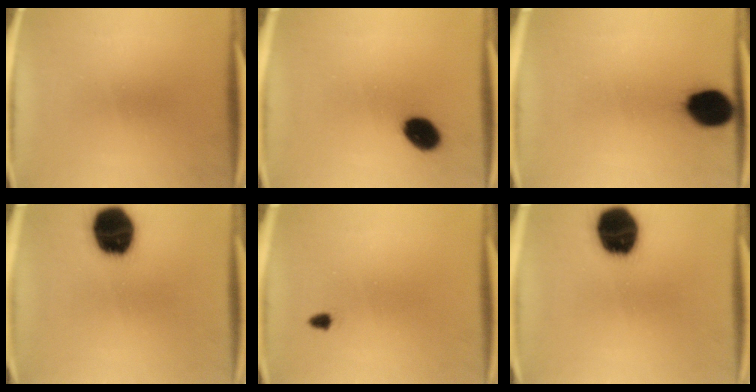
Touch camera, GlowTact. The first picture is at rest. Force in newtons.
{"total": 7.7}
{"total": 11.9}
{"total": 18.2}
{"total": 1.1}
{"total": 18.2}